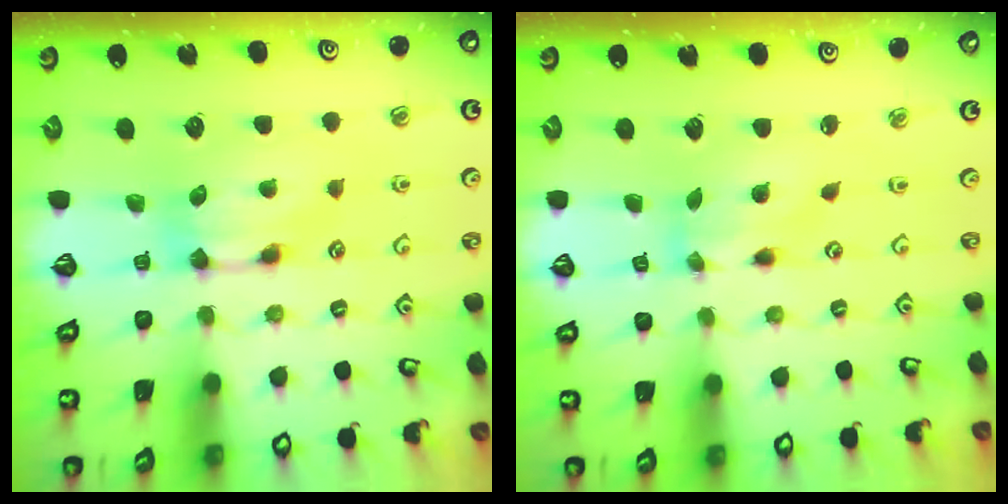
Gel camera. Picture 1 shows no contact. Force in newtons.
{"total": 2.3, "press": 2.0, "slide": 1.2}